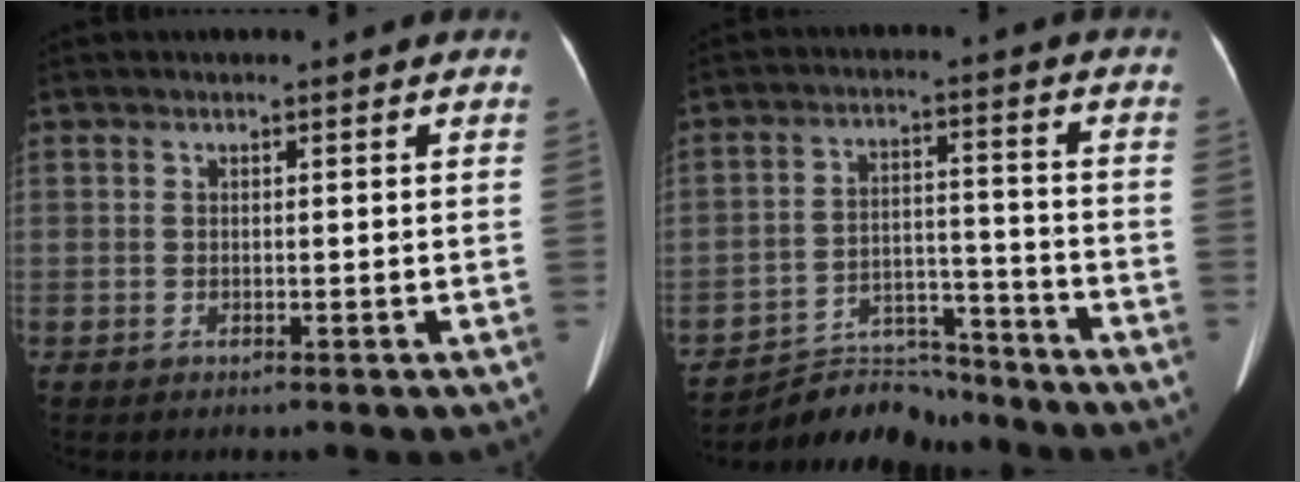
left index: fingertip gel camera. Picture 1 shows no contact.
{"total": 10.2, "force": [-9.9, 2.2, 0.1], "torque": [-0.004, 0.025, -0.163]}